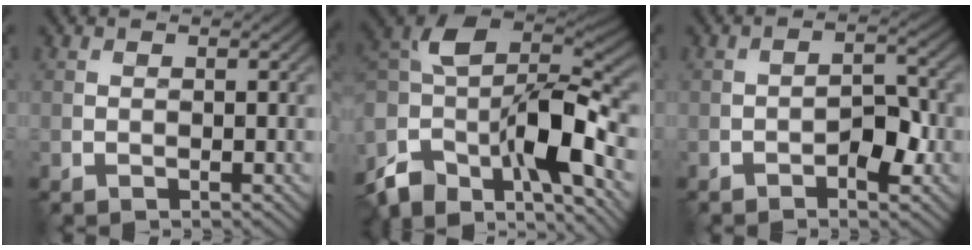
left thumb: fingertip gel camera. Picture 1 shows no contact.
{"total": 14.0, "force": [-6.1, 6.6, 10.8], "torque": [-0.219, 0.003, -0.122]}
{"total": 4.3, "force": [-1.8, 2.0, 3.4], "torque": [-0.050, 0.008, -0.032]}